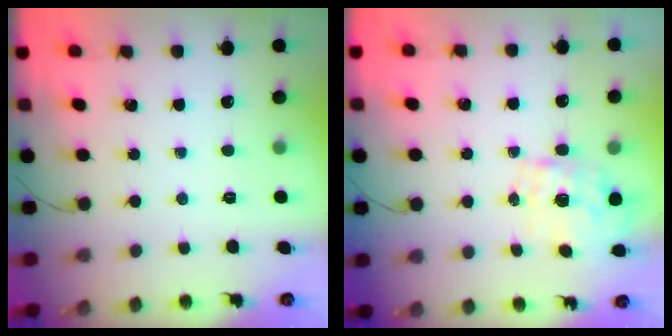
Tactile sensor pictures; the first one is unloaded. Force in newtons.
{"total": 1.6, "press": 1.4, "slide": 0.8}